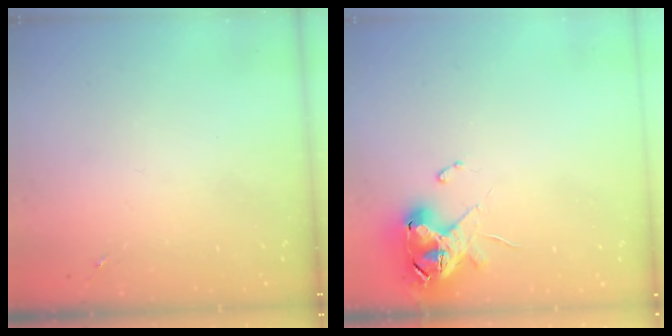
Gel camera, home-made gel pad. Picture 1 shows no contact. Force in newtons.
{"total": 11.5, "press": 11.4, "slide": 1.5}